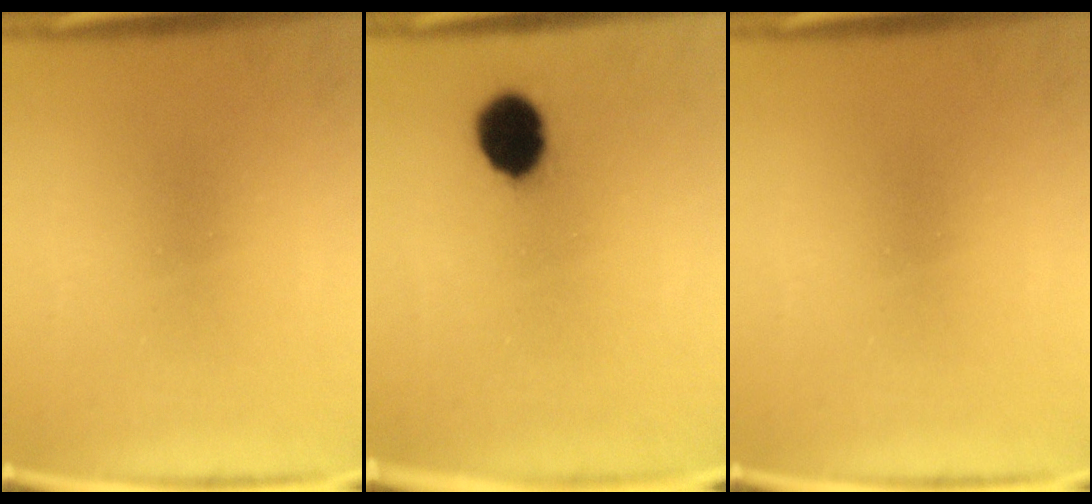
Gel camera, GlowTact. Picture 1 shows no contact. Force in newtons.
{"total": 8.6}
{"total": 0.0}